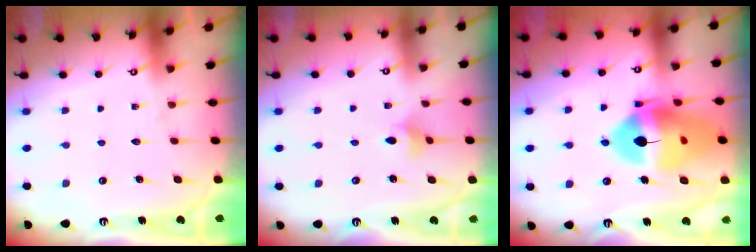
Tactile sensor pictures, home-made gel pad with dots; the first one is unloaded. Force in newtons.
{"total": 3.9, "press": 3.8, "slide": 0.7}
{"total": 19.9, "press": 19.8, "slide": 2.2}